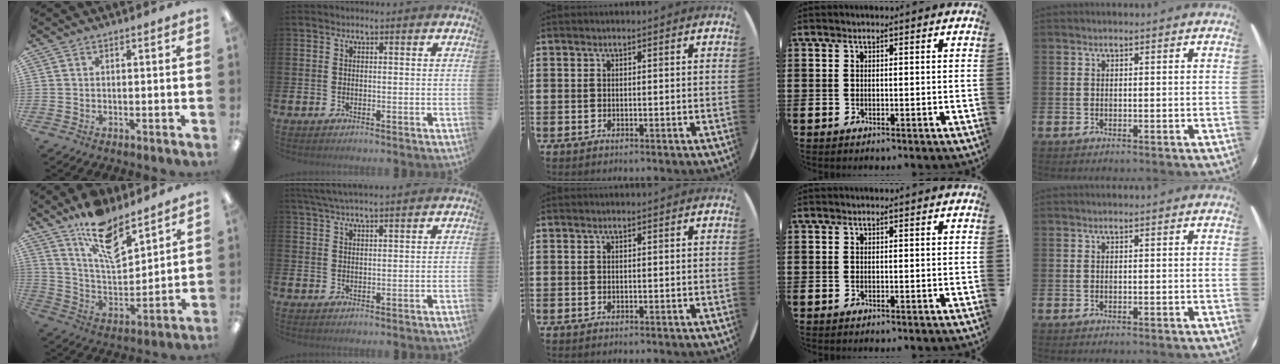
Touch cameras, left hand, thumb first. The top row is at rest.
{"thumb": {"total": 15.3, "force": [11.1, 5.9, 8.7], "torque": [-0.151, -0.064, 0.195]}, "index": {"total": 3.8, "force": [3.6, -0.1, 1.4], "torque": [-0.045, -0.003, 0.068]}}